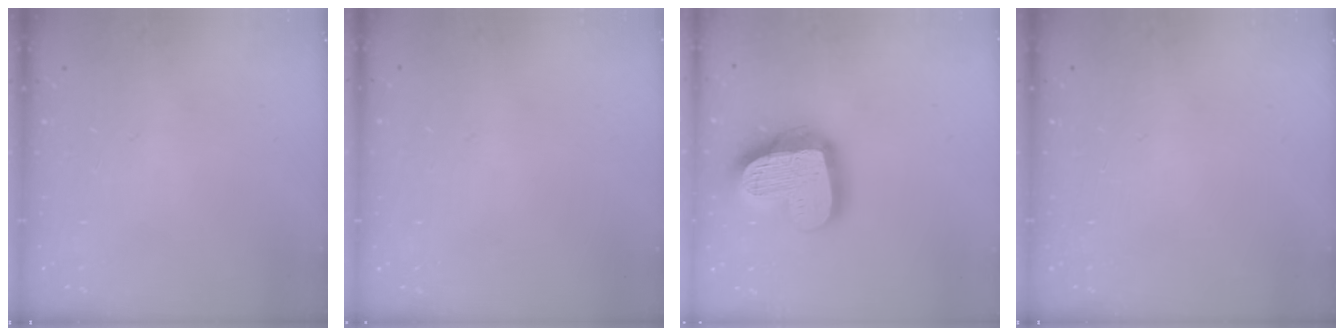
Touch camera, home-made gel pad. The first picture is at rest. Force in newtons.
{"total": 0.0}
{"total": 21.6, "press": 21.5, "slide": 1.9}
{"total": 0.0}